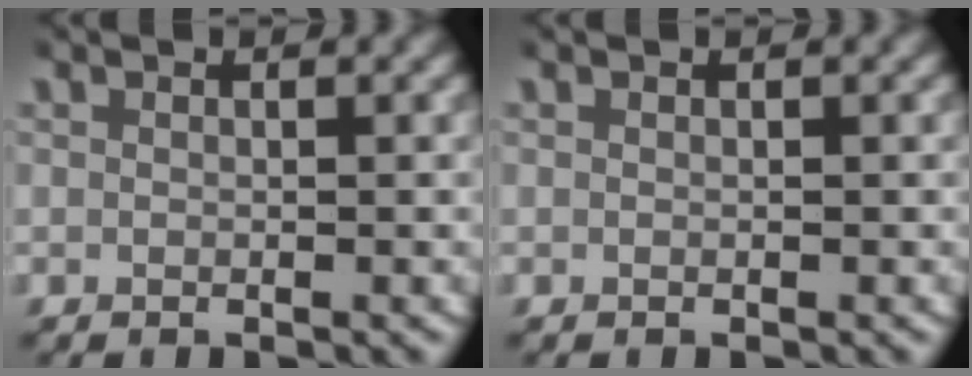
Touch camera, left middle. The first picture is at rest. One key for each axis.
{"total": 0.0}